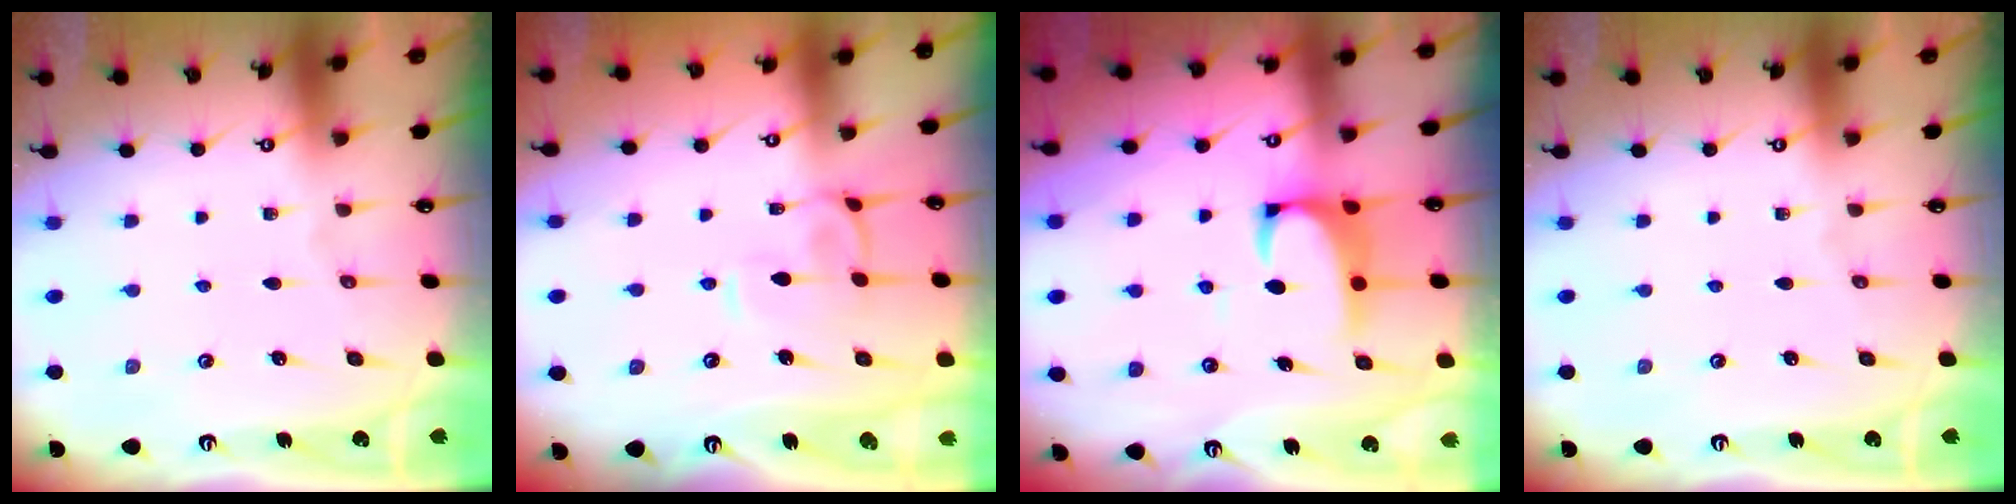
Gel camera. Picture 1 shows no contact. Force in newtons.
{"total": 0.7, "press": 0.2, "slide": 0.7}
{"total": 2.3, "press": 2.1, "slide": 0.9}
{"total": 0.0}